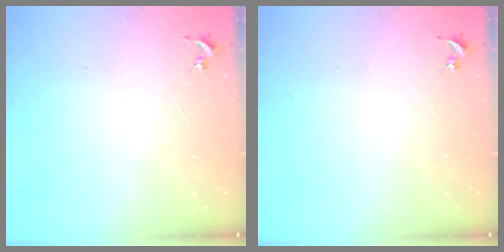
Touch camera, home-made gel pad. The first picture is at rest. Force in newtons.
{"total": 0.0}